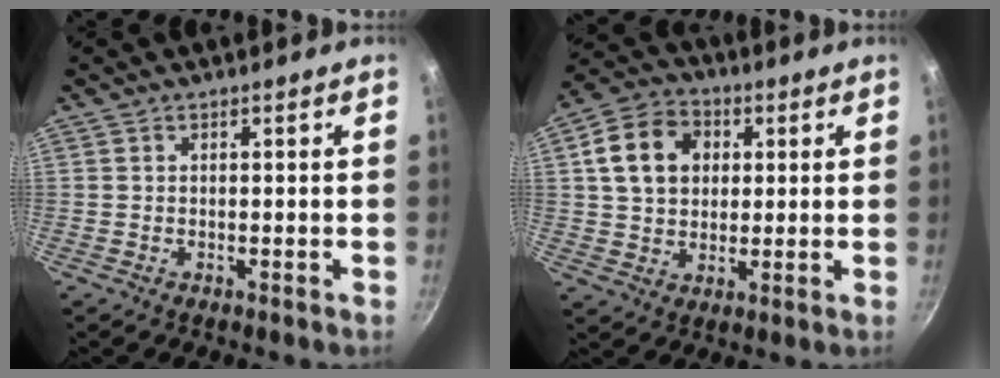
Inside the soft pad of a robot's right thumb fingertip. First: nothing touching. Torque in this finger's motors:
{"motor_torque": [-0.89, 0.97, 0.77, -0.52, 0.41]}